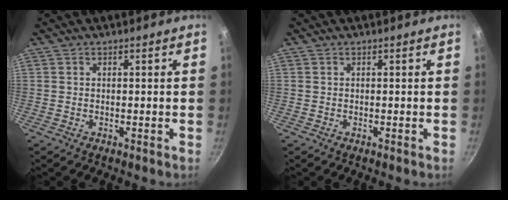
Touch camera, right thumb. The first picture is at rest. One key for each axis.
{"total": 0.0}